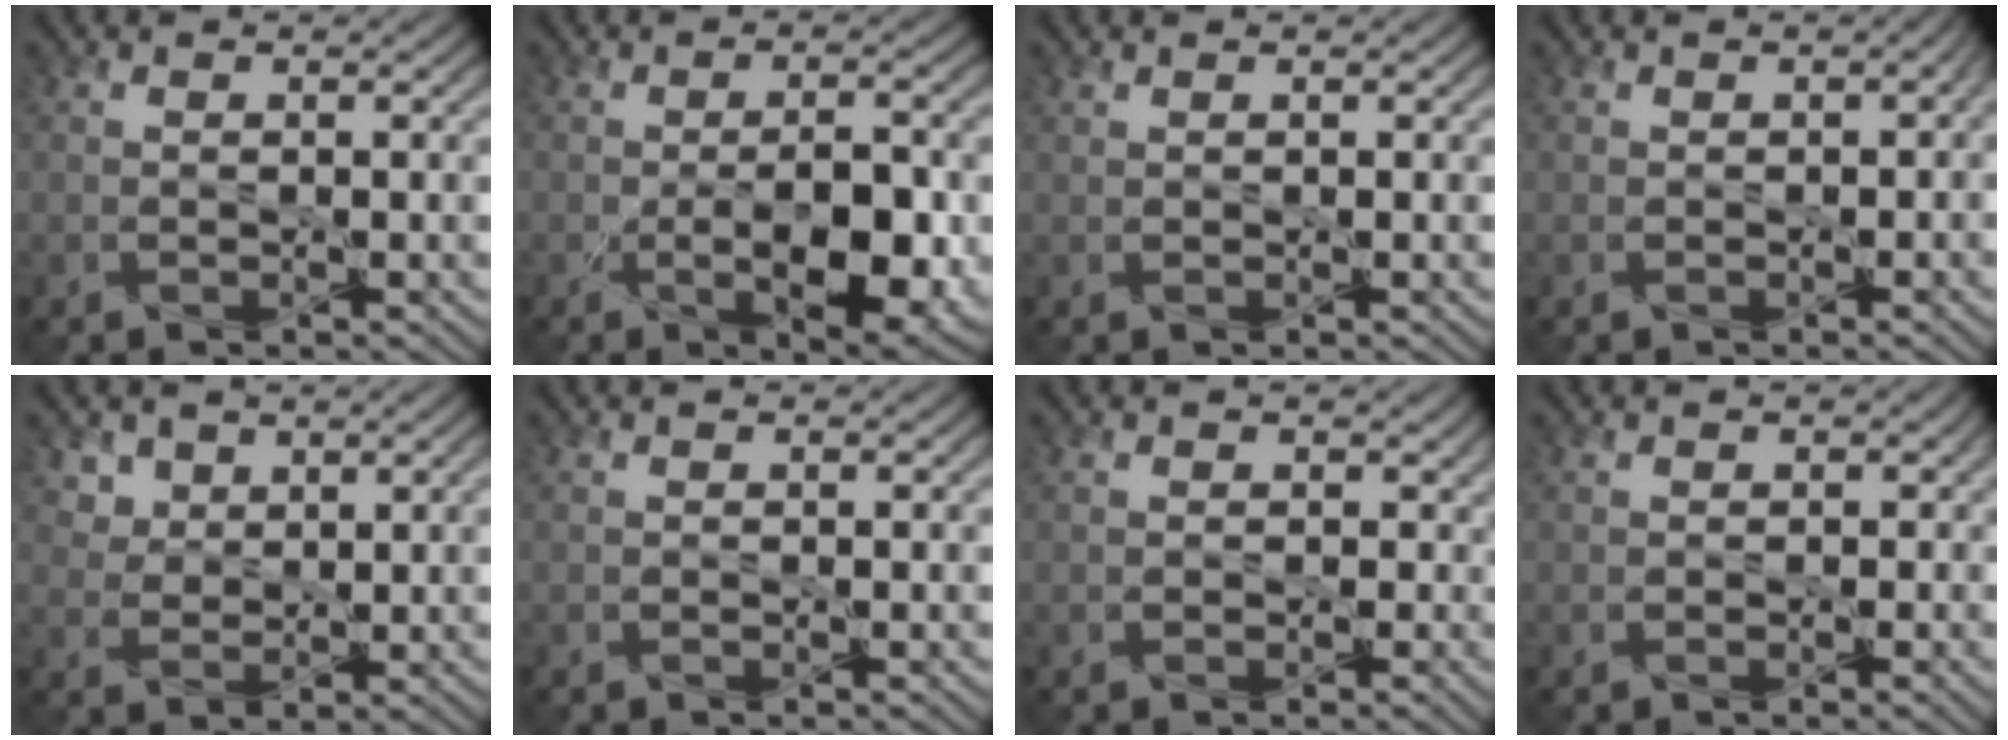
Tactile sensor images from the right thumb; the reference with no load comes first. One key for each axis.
{"total": 6.2, "fx": -1.7, "fy": 2.6, "fz": 5.3, "tx": -0.088, "ty": -0.016, "tz": -0.016}
{"total": 0.5, "fx": 0.5, "fy": 0.1, "fz": 0.0, "tx": -0.003, "ty": 0.000, "tz": 0.016}
{"total": 0.6, "fx": -0.2, "fy": 0.5, "fz": 0.2, "tx": -0.006, "ty": -0.003, "tz": -0.002}
{"total": 3.7, "fx": 2.4, "fy": 2.6, "fz": 1.2, "tx": -0.049, "ty": -0.018, "tz": 0.061}
{"total": 0.0}
{"total": 2.2, "fx": 0.1, "fy": 2.0, "fz": 1.0, "tx": -0.020, "ty": -0.004, "tz": 0.000}
{"total": 0.6, "fx": -0.1, "fy": 0.6, "fz": -0.1, "tx": -0.001, "ty": -0.001, "tz": -0.004}